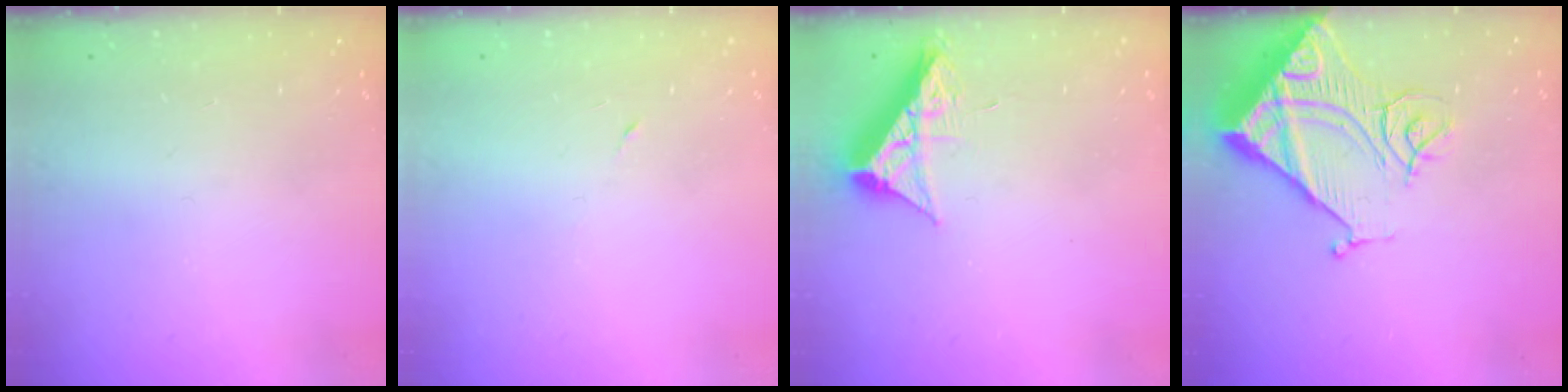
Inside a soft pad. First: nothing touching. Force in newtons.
{"total": 3.1, "press": 2.9, "slide": 1.1}
{"total": 8.9, "press": 8.9, "slide": 0.4}
{"total": 16.6, "press": 16.5, "slide": 1.7}